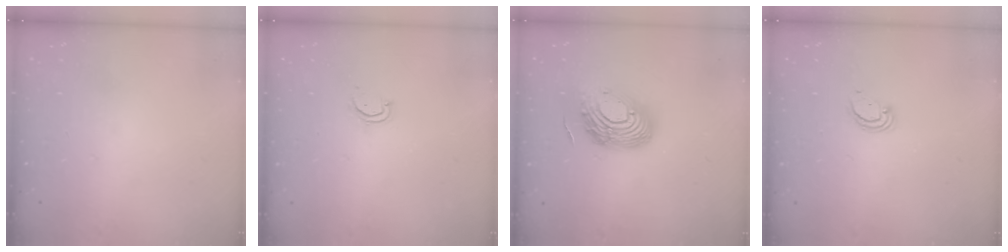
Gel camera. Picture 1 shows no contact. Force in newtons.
{"total": 2.6, "press": 2.6, "slide": 0.2}
{"total": 15.8, "press": 15.8, "slide": 1.1}
{"total": 2.8, "press": 2.8, "slide": 0.2}